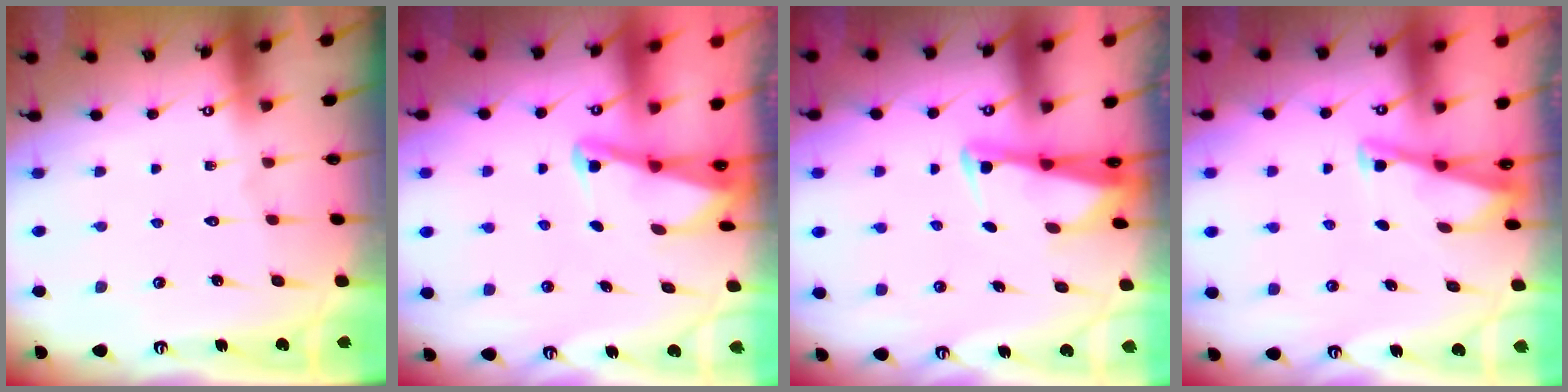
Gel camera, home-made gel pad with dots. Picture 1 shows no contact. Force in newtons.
{"total": 2.3, "press": 2.2, "slide": 0.4}
{"total": 2.4, "press": 2.4, "slide": 0.5}
{"total": 2.9, "press": 2.9, "slide": 0.2}